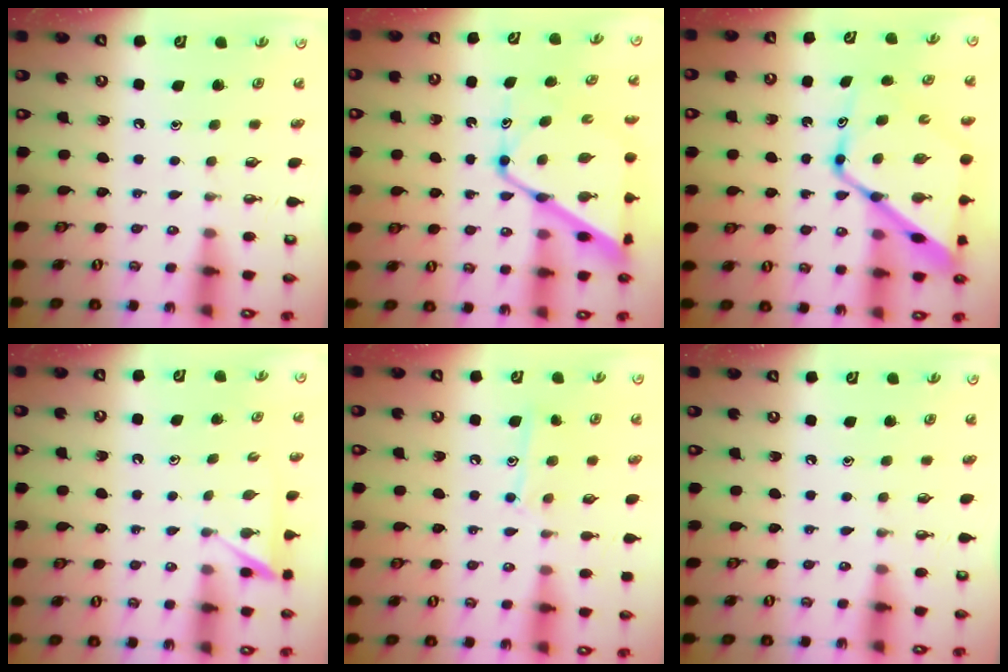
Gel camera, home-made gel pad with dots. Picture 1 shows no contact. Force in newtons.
{"total": 16.1, "press": 16.1, "slide": 1.2}
{"total": 17.2, "press": 17.1, "slide": 1.7}
{"total": 3.0, "press": 3.0, "slide": 0.4}
{"total": 8.8, "press": 8.8, "slide": 0.6}
{"total": 0.0}